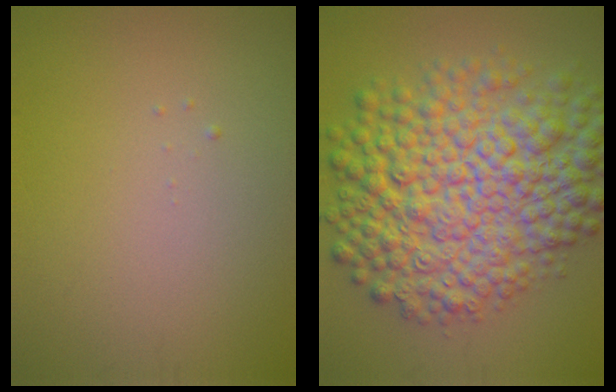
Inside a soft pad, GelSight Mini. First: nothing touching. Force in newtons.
{"total": 12.1, "press": 12.1, "slide": 0.1}